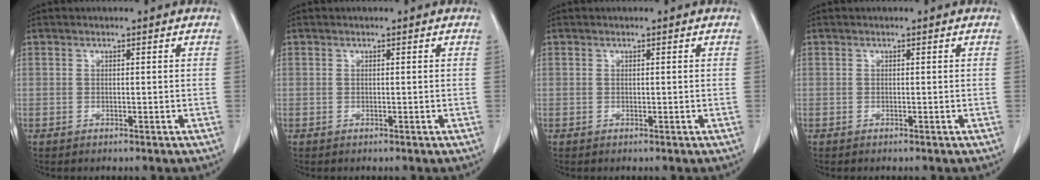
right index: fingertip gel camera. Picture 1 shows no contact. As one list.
[{"total": 0.0}, {"total": 0.0}, {"total": 0.0}]